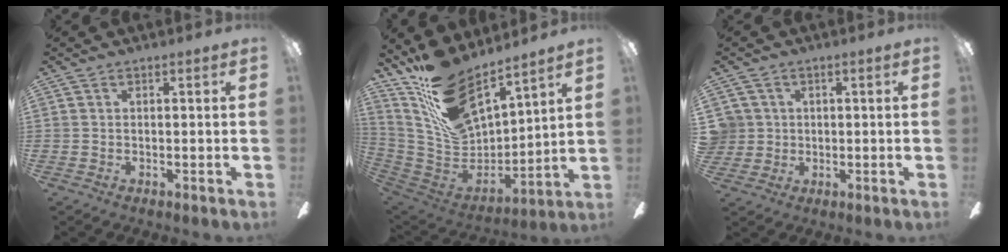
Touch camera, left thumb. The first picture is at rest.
{"total": 18.3, "force": [14.4, 7.1, 8.7], "torque": [-0.195, -0.109, 0.266]}
{"total": 4.7, "force": [0.9, 4.6, 0.5], "torque": [-0.016, 0.011, 0.018]}